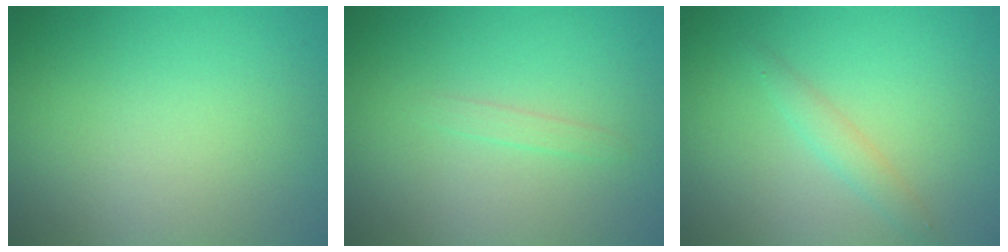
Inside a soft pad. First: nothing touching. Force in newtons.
{"total": 0.8, "press": 0.8, "slide": 0.0}
{"total": 1.5, "press": 1.5, "slide": 0.1}